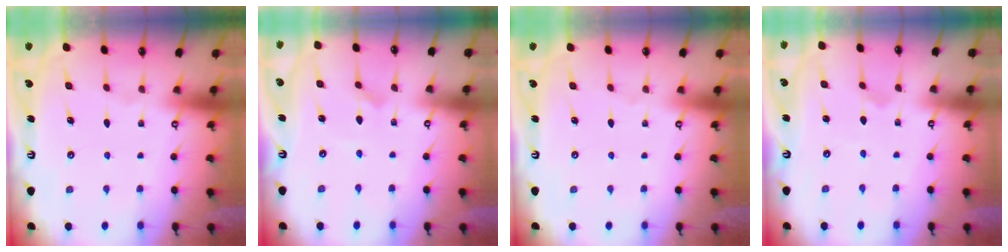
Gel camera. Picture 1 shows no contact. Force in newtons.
{"total": 1.3, "press": 1.3, "slide": 0.0}
{"total": 0.0}
{"total": 0.8, "press": 0.8, "slide": 0.0}